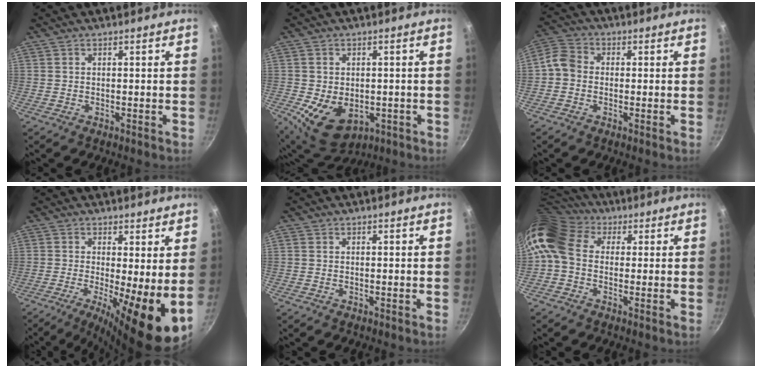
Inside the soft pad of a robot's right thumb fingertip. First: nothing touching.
{"total": 10.9, "force": [-2.3, 7.6, 7.4], "torque": [-0.102, -0.011, -0.016]}
{"total": 5.3, "force": [-0.8, 4.4, 2.8], "torque": [-0.042, 0.019, -0.036]}
{"total": 11.8, "force": [-1.6, 2.4, 11.5], "torque": [-0.172, -0.014, -0.027]}
{"total": 0.6, "force": [0.1, 0.5, 0.2], "torque": [-0.005, 0.002, -0.001]}
{"total": 12.6, "force": [1.6, 9.8, 7.7], "torque": [-0.155, 0.033, 0.008]}